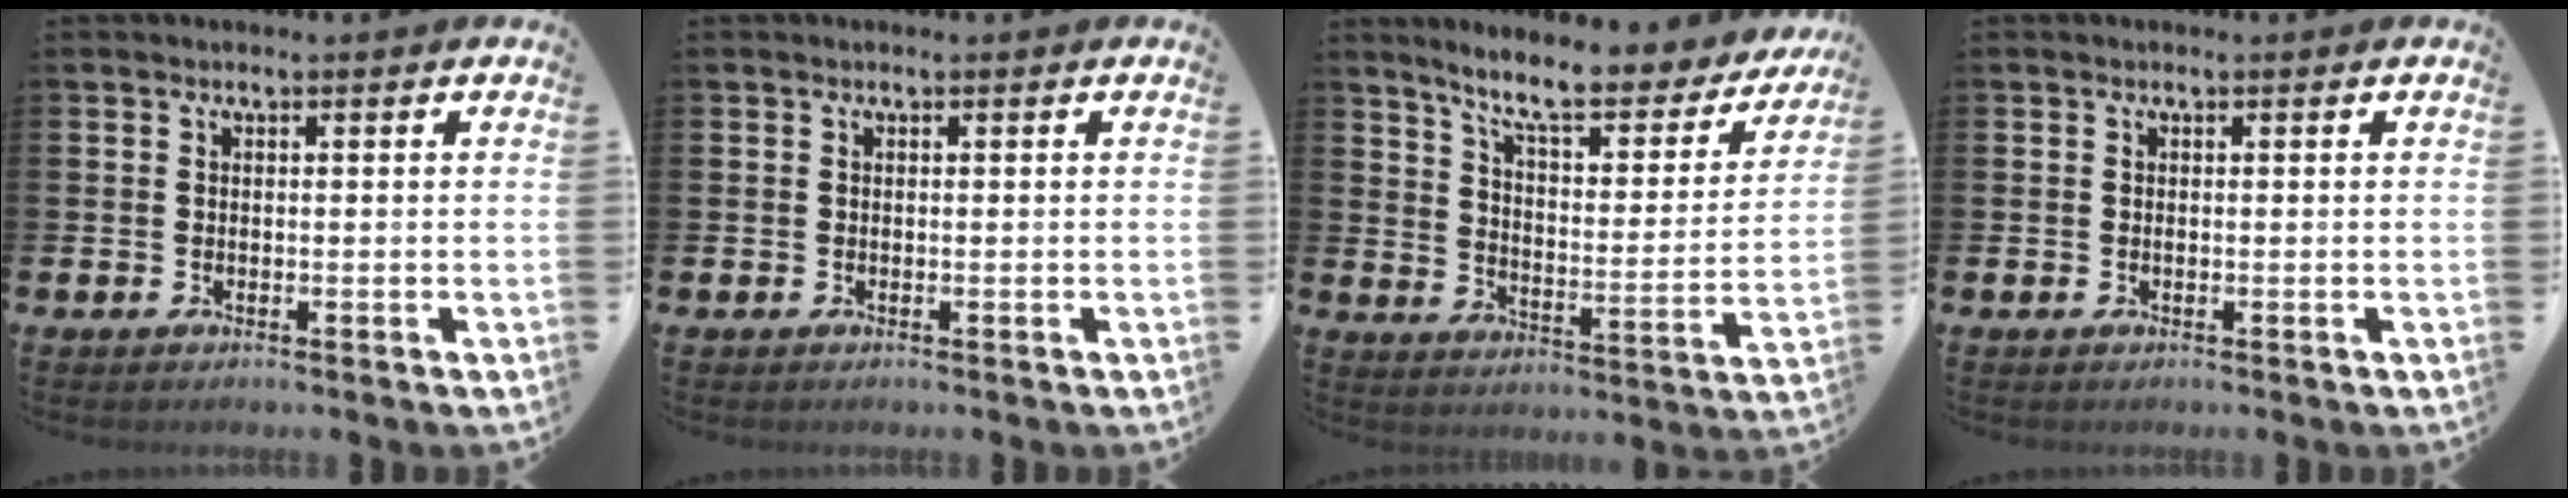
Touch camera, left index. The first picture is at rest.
{"total": 0.0}
{"total": 8.5, "force": [7.5, 1.6, 3.7], "torque": [-0.095, -0.055, 0.123]}
{"total": 0.0}